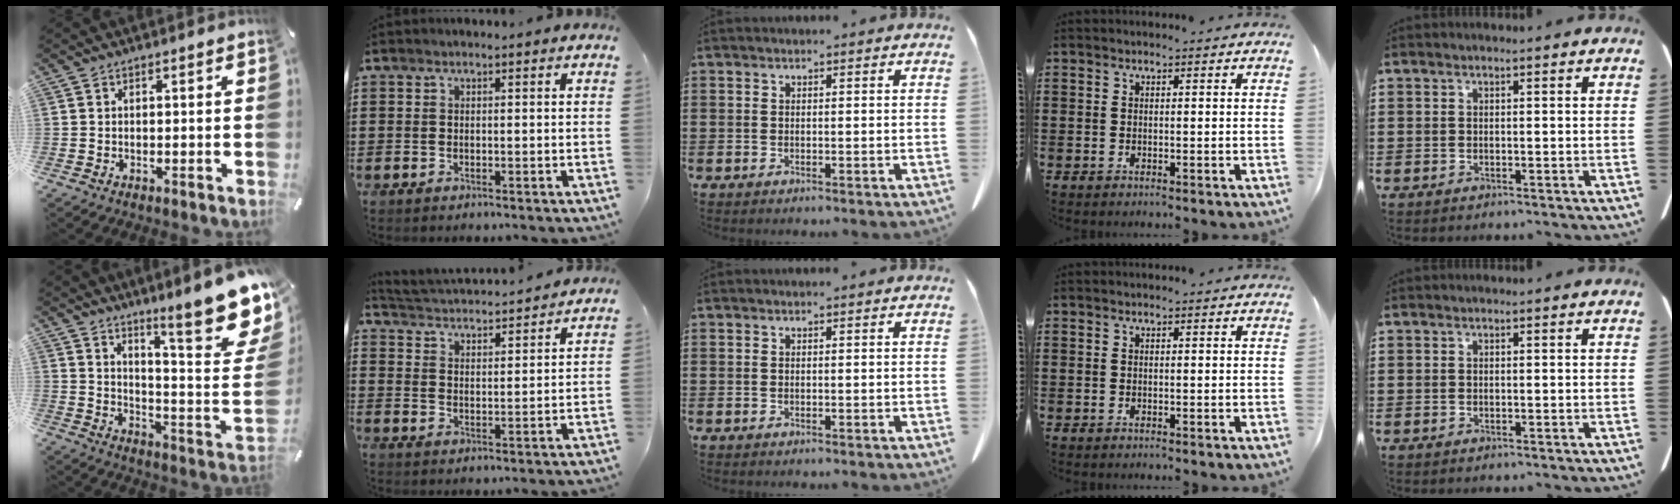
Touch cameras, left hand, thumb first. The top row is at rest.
{"thumb": {"total": 20.2, "force": [13.4, 5.1, 14.1], "torque": [-0.193, -0.109, 0.215]}, "index": {"total": 3.0, "force": [3.0, -0.2, -0.1], "torque": [-0.017, -0.025, 0.047]}}